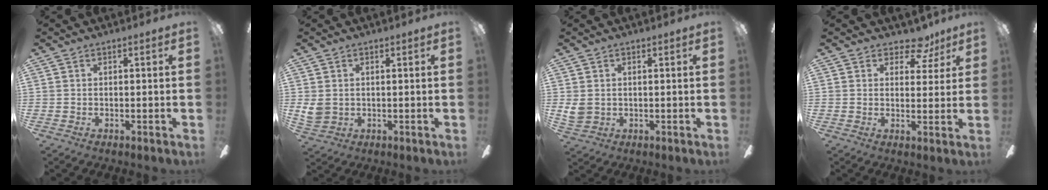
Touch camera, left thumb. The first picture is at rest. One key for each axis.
{"total": 4.0, "fx": 1.2, "fy": 3.4, "fz": 1.7, "tx": -0.034, "ty": 0.000, "tz": 0.023}
{"total": 3.6, "fx": 1.0, "fy": 3.1, "fz": 1.6, "tx": -0.031, "ty": 0.002, "tz": 0.019}
{"total": 7.0, "fx": 5.1, "fy": 4.0, "fz": 2.7, "tx": -0.031, "ty": -0.025, "tz": 0.087}